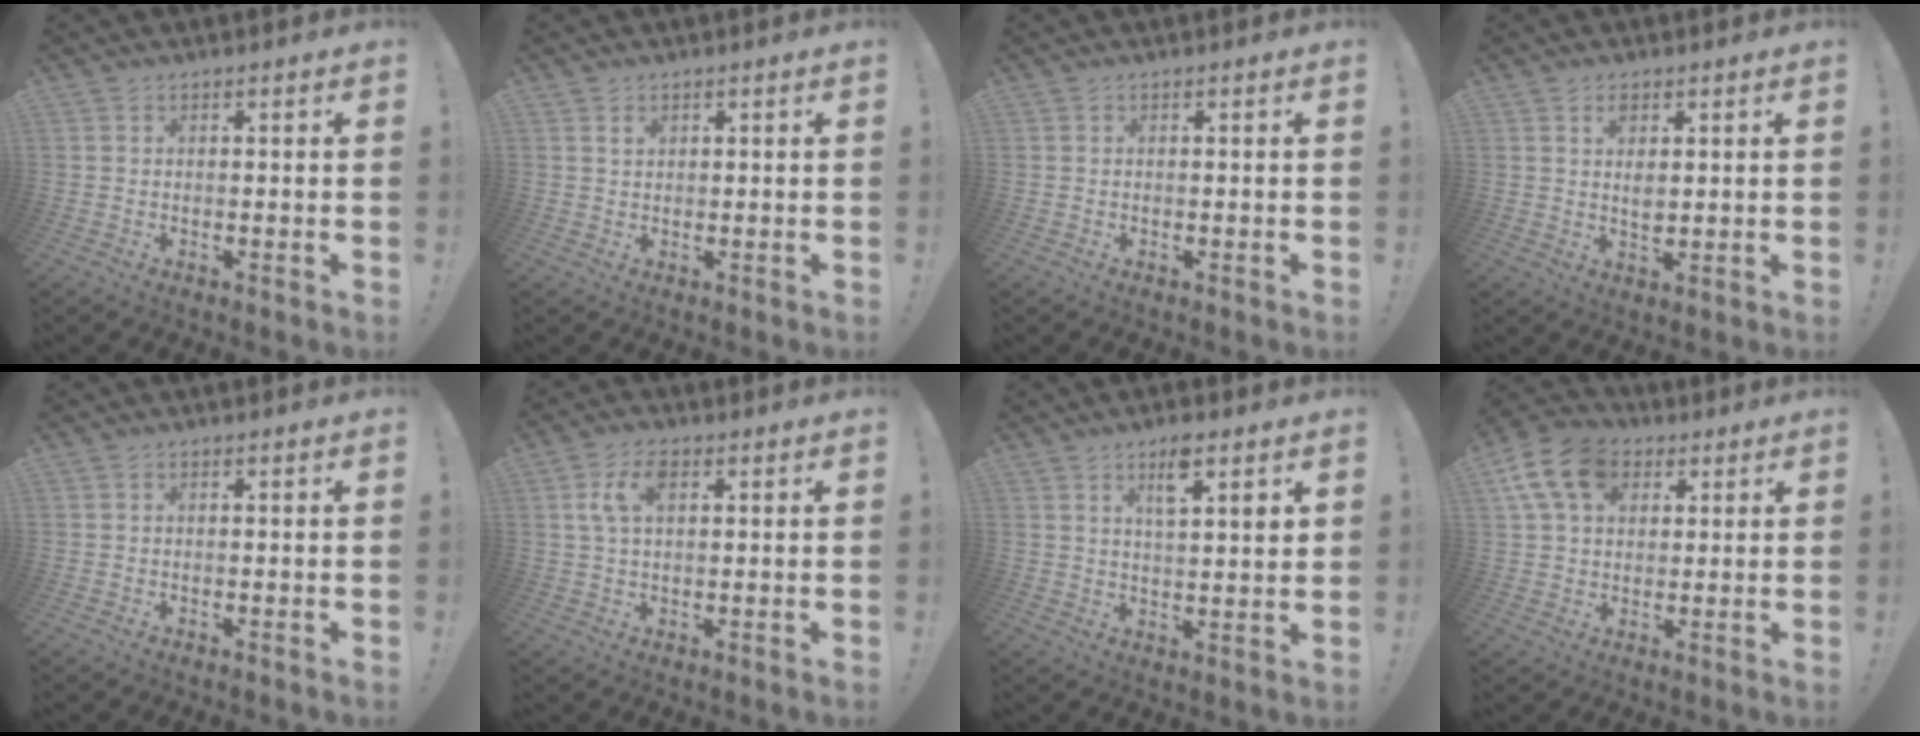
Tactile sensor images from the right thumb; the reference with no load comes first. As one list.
[{"total": 2.4, "force": [1.3, 1.8, 0.8], "torque": [-0.004, -0.007, 0.021]}, {"total": 0.0}, {"total": 3.5, "force": [1.7, 1.6, 2.6], "torque": [-0.033, -0.015, 0.026]}, {"total": 0.0}, {"total": 7.0, "force": [2.2, 3.7, 5.6], "torque": [-0.106, 0.006, 0.039]}, {"total": 7.9, "force": [4.3, 1.6, 6.4], "torque": [-0.092, -0.017, 0.065]}, {"total": 13.9, "force": [5.4, 10.0, 8.0], "torque": [-0.143, -0.012, 0.107]}]